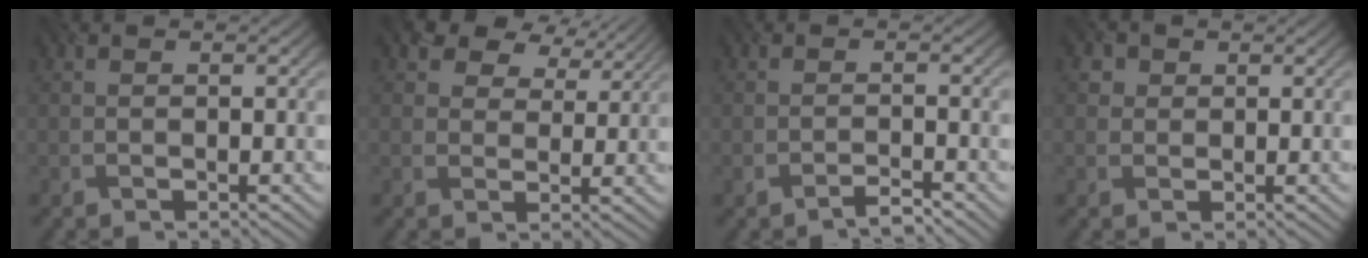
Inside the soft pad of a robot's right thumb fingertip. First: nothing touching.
{"total": 7.6, "force": [5.5, 4.3, 3.0], "torque": [-0.072, -0.002, 0.089]}
{"total": 1.3, "force": [-1.3, -0.1, 0.5], "torque": [-0.010, 0.003, -0.028]}
{"total": 2.8, "force": [1.4, 2.4, 0.6], "torque": [-0.016, -0.003, 0.007]}